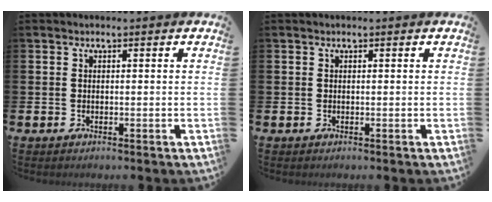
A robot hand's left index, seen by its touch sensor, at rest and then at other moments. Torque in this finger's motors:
{"motor_torque": [0.21, -0.30, 0.10, 0.00]}